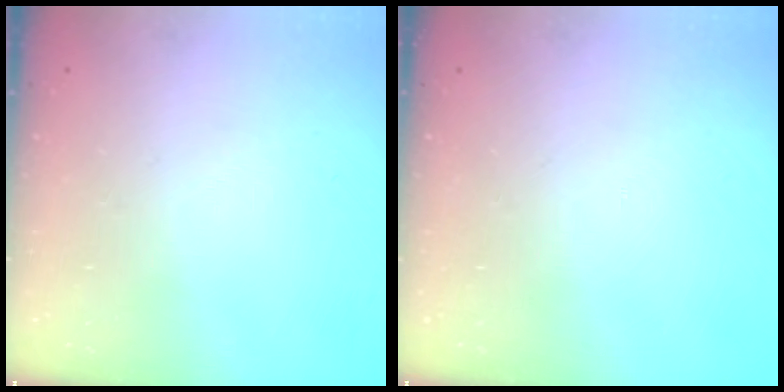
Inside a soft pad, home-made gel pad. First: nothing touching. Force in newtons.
{"total": 0.0}